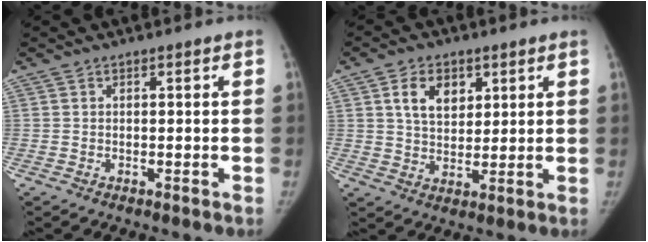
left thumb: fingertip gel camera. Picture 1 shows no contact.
{"total": 7.6, "force": [3.2, 5.1, 4.7], "torque": [-0.058, -0.017, 0.057]}